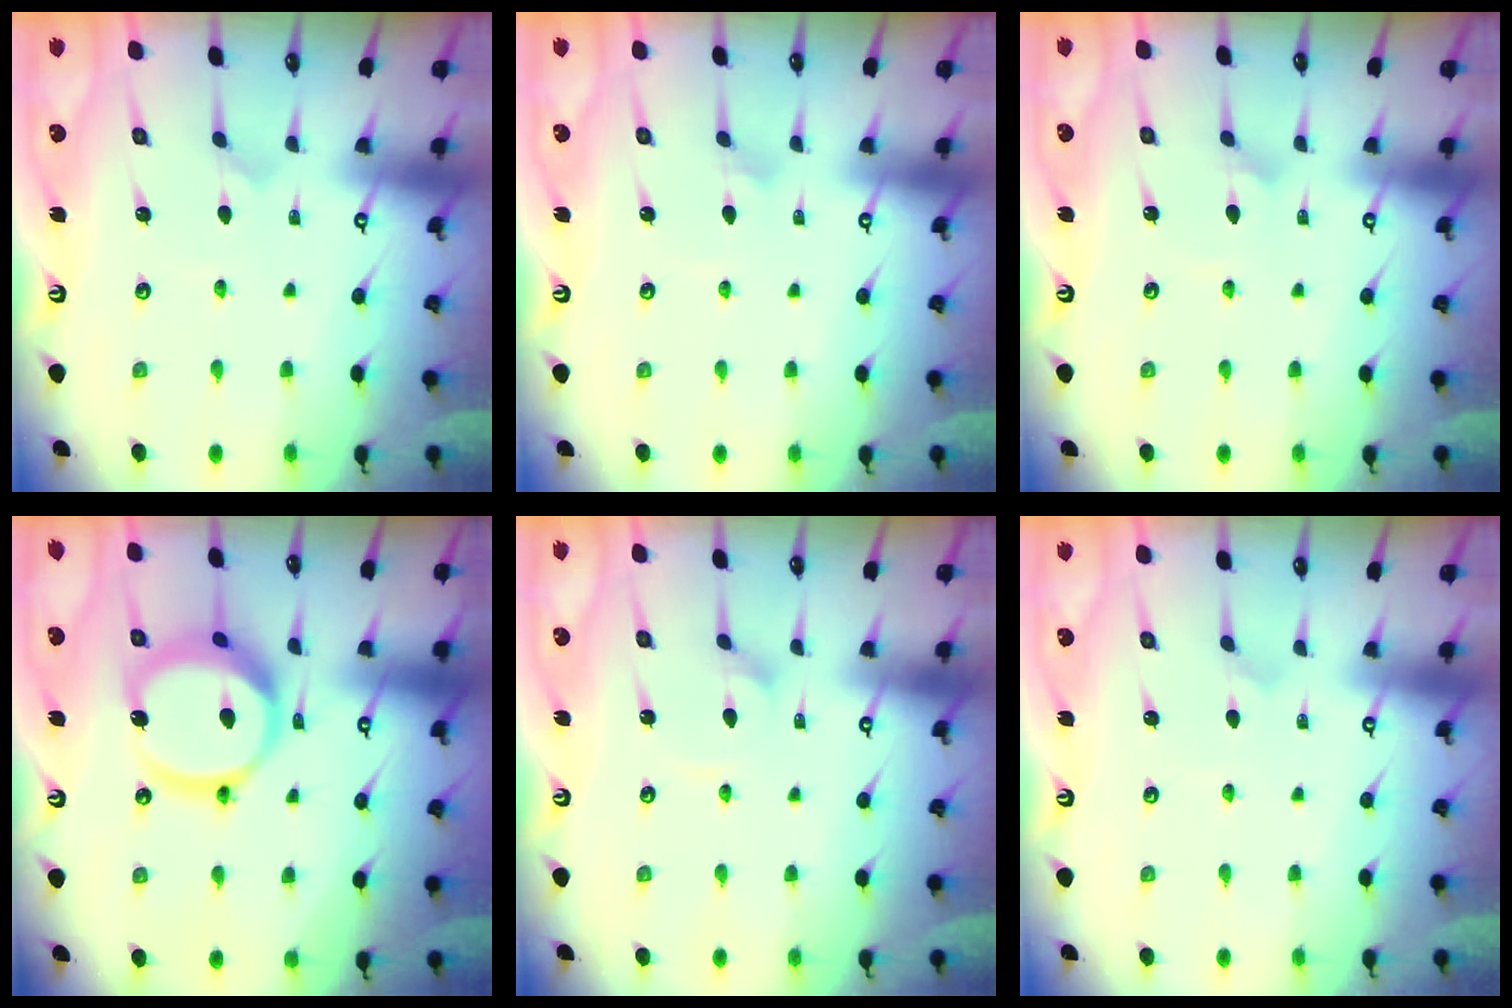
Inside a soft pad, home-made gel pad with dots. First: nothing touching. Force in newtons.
{"total": 2.3, "press": 2.3, "slide": 0.1}
{"total": 1.5, "press": 1.5, "slide": 0.1}
{"total": 16.3, "press": 16.2, "slide": 2.0}
{"total": 1.7, "press": 1.7, "slide": 0.2}
{"total": 0.0}